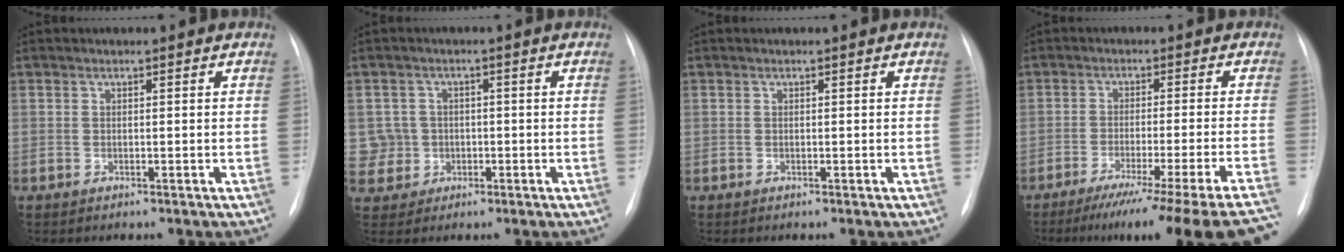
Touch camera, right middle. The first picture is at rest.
{"total": 4.9, "force": [-0.3, 4.9, -0.2], "torque": [0.012, 0.014, -0.001]}
{"total": 0.0}
{"total": 20.2, "force": [-16.9, -3.1, 10.7], "torque": [-0.087, -0.055, -0.235]}